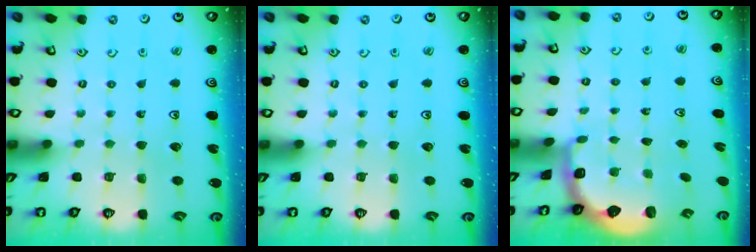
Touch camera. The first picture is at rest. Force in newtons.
{"total": 0.0}
{"total": 2.3, "press": 1.7, "slide": 1.5}